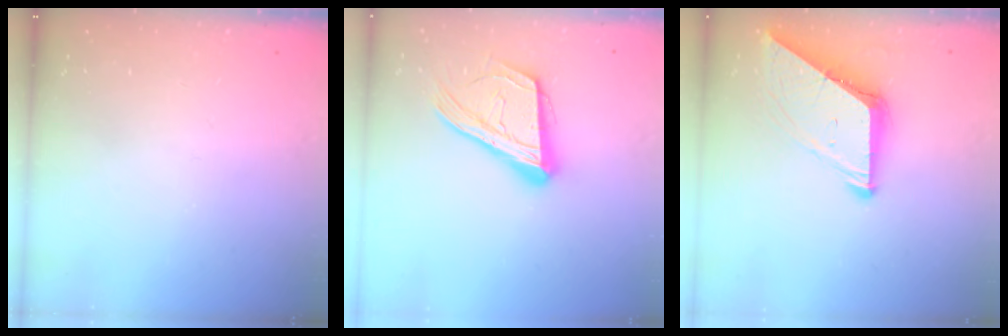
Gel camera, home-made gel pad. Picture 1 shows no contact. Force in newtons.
{"total": 18.8, "press": 18.7, "slide": 2.4}
{"total": 8.6, "press": 8.6, "slide": 0.9}